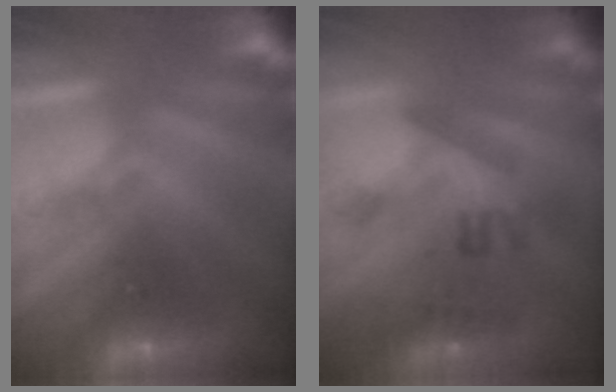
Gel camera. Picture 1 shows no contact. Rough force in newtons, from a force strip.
{"total": 2.3}